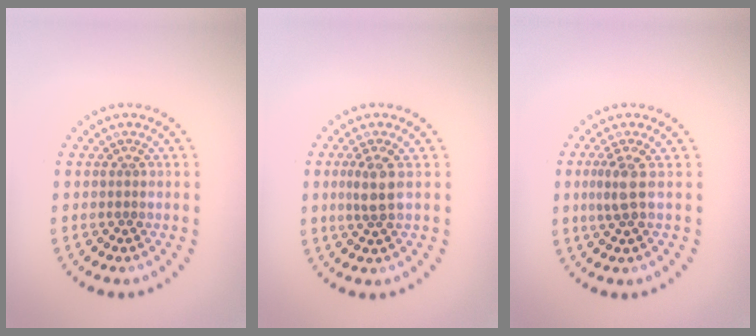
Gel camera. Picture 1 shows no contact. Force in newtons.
{"total": 2.3, "press": 2.1, "slide": 1.1}
{"total": 2.0, "press": 1.6, "slide": 1.1}